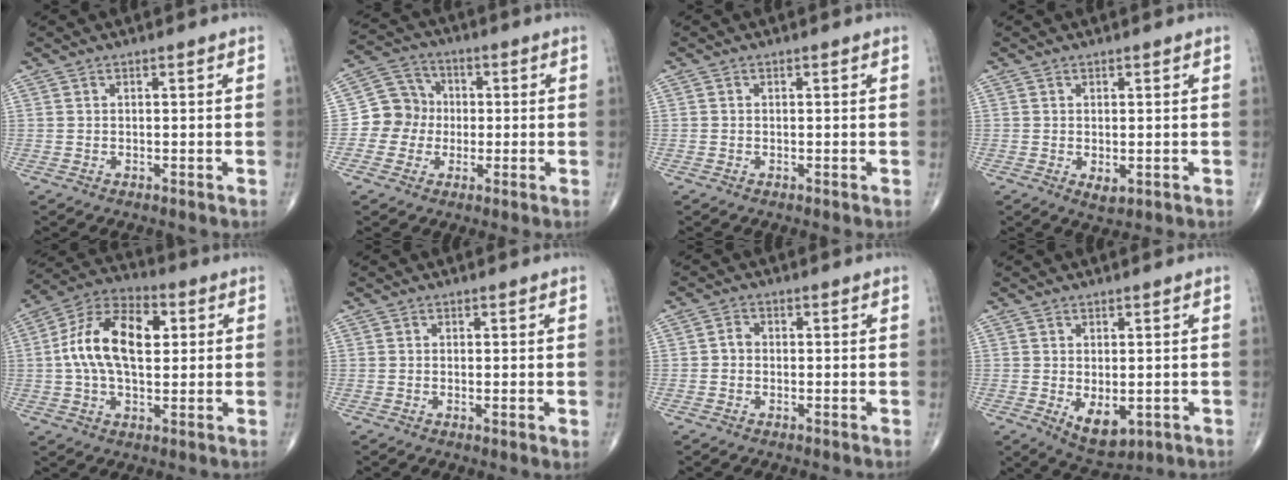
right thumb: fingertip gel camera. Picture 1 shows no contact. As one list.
[{"total": 8.3, "force": [-0.8, 7.8, 2.6], "torque": [-0.011, 0.023, -0.026]}, {"total": 0.0}, {"total": 2.2, "force": [-0.4, 1.1, 1.8], "torque": [-0.027, -0.006, -0.001]}, {"total": 15.7, "force": [2.2, 8.9, 12.8], "torque": [-0.223, 0.023, 0.032]}, {"total": 1.8, "force": [-0.1, 0.3, 1.8], "torque": [-0.034, -0.007, -0.003]}, {"total": 1.9, "force": [-0.3, 1.6, 0.9], "torque": [-0.006, 0.007, -0.010]}, {"total": 6.5, "force": [-1.5, 3.6, 5.2], "torque": [-0.069, -0.010, -0.007]}]